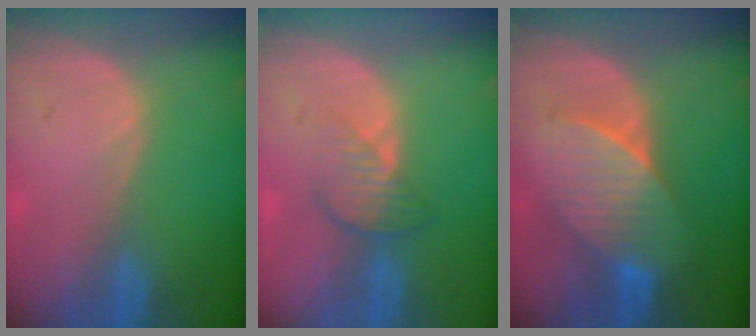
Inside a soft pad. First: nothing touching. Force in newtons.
{"total": 3.8, "press": 3.4, "slide": 1.6}
{"total": 7.1, "press": 6.9, "slide": 1.4}